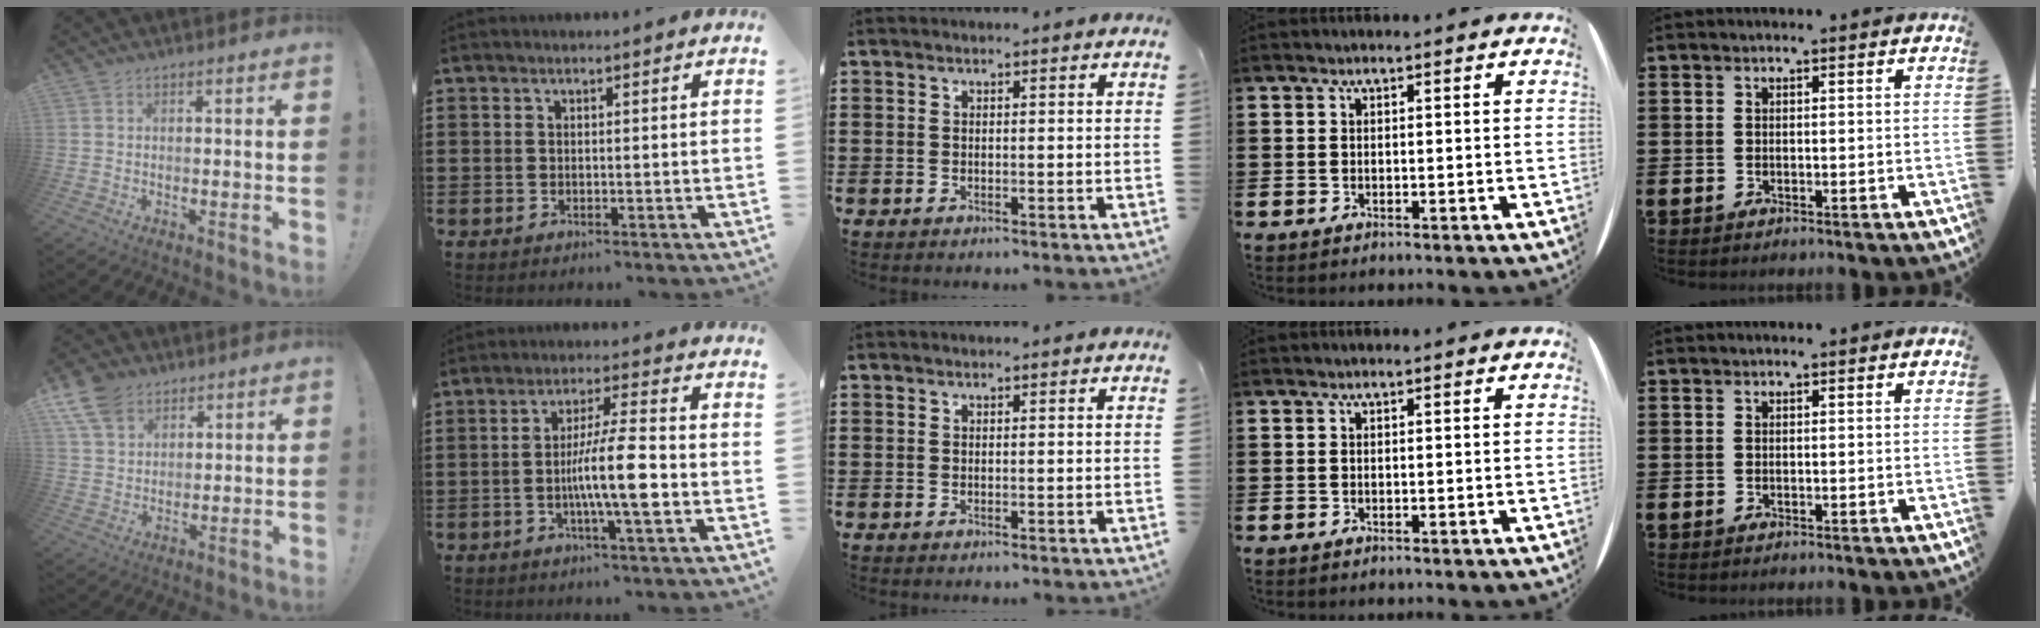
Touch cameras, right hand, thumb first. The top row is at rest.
{"thumb": {"total": 10.0, "force": [6.3, 6.6, 4.1], "torque": [-0.082, -0.024, 0.126]}, "index": {"total": 9.1, "force": [-2.0, 1.1, 8.8], "torque": [-0.154, -0.001, -0.038]}}